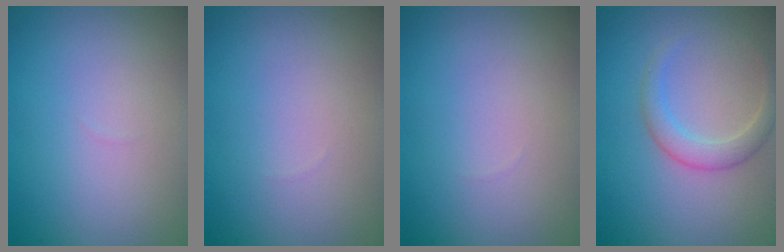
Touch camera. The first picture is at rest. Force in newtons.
{"total": 0.0}
{"total": 0.0}
{"total": 2.3, "press": 2.3, "slide": 0.1}